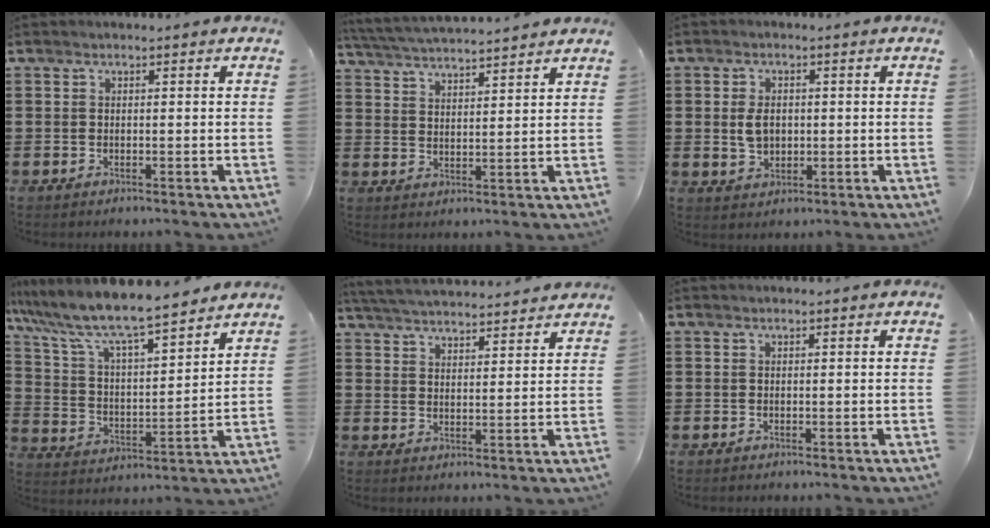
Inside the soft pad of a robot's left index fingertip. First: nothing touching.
{"total": 4.4, "force": [4.4, -0.4, 0.7], "torque": [-0.031, -0.023, 0.076]}
{"total": 4.1, "force": [0.3, 2.7, 3.1], "torque": [-0.065, 0.004, 0.000]}
{"total": 8.1, "force": [7.2, 0.8, 3.6], "torque": [-0.103, -0.049, 0.118]}
{"total": 4.5, "force": [4.4, 0.0, 0.7], "torque": [-0.031, -0.023, 0.078]}
{"total": 0.0}